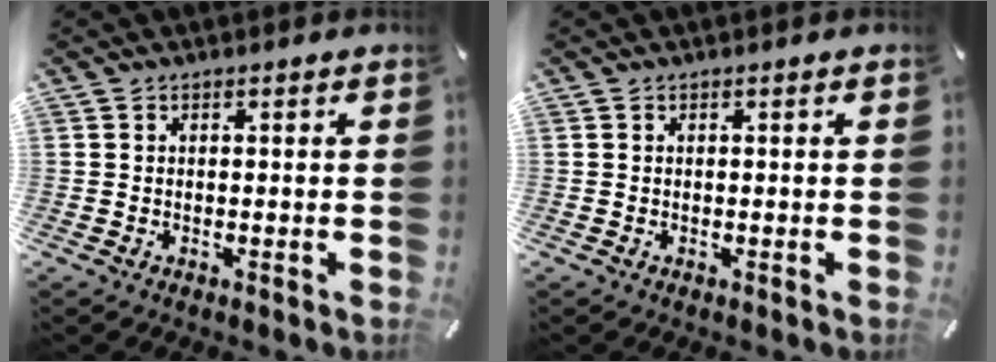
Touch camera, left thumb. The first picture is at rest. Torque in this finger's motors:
{"motor_torque": [0.00, 0.00, 0.01, 0.00, 0.00]}